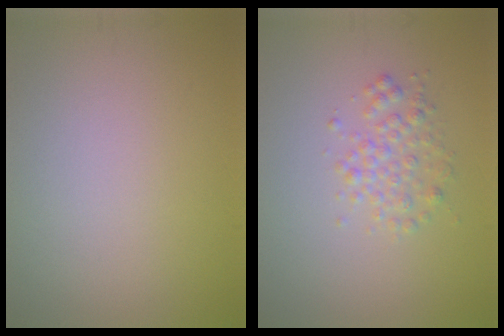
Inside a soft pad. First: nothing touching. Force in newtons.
{"total": 2.0, "press": 2.0, "slide": 0.0}